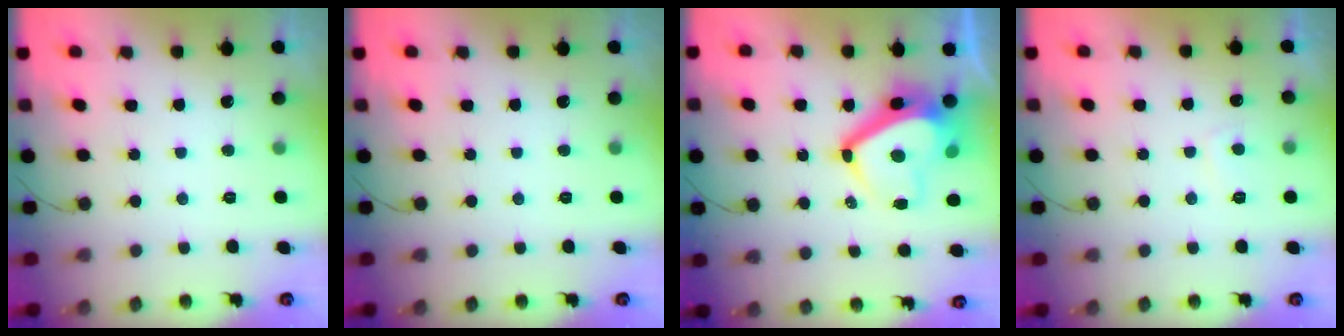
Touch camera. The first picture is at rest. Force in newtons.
{"total": 0.0}
{"total": 12.9, "press": 12.9, "slide": 1.6}
{"total": 2.1, "press": 2.0, "slide": 0.6}